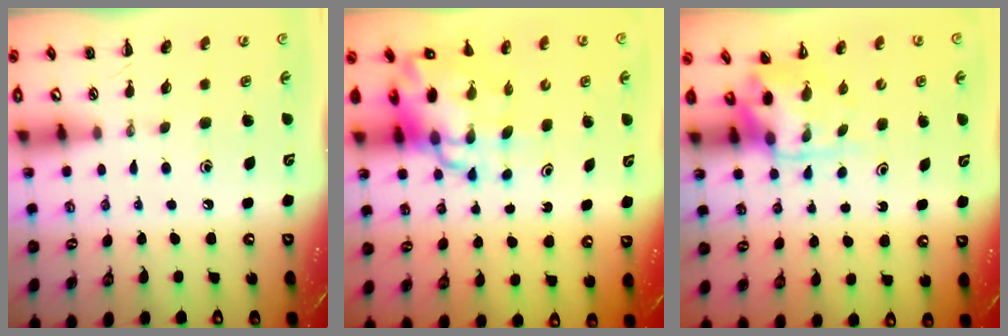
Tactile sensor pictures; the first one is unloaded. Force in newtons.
{"total": 10.8, "press": 10.4, "slide": 2.8}
{"total": 4.0, "press": 3.9, "slide": 0.8}